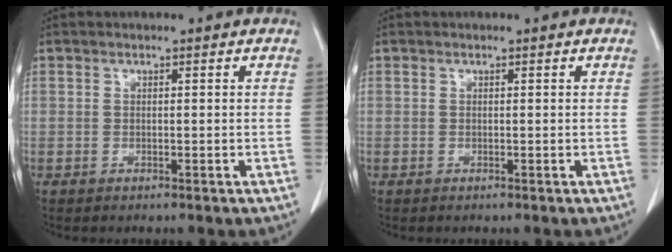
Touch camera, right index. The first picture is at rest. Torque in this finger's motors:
{"motor_torque": [0.00, 0.00, 0.00, 0.00]}